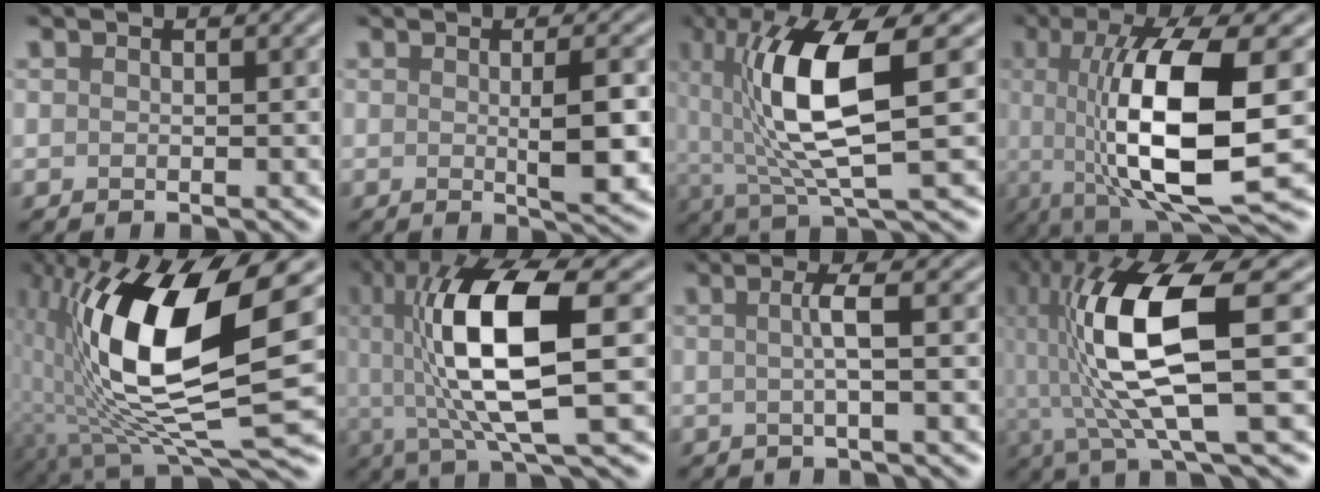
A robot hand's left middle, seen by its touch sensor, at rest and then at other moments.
{"total": 3.7, "force": [-0.1, 0.7, 3.7], "torque": [-0.053, -0.002, 0.000]}
{"total": 9.6, "force": [1.4, 2.4, 9.2], "torque": [-0.164, -0.003, 0.031]}
{"total": 11.7, "force": [-0.4, 3.3, 11.3], "torque": [-0.182, -0.008, -0.007]}
{"total": 13.2, "force": [1.2, 4.0, 12.6], "torque": [-0.225, -0.011, 0.019]}
{"total": 11.7, "force": [0.9, 3.2, 11.3], "torque": [-0.204, 0.005, 0.022]}
{"total": 2.6, "force": [0.0, 0.5, 2.5], "torque": [-0.043, 0.001, -0.005]}
{"total": 11.7, "force": [0.3, 2.9, 11.3], "torque": [-0.225, 0.004, 0.014]}